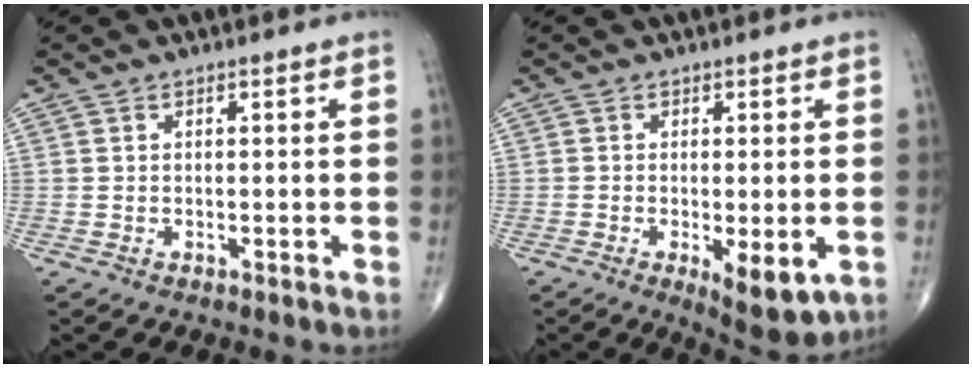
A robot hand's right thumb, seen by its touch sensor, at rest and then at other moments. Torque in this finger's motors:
{"motor_torque": [0.66, 1.00, 0.32, -0.45, 0.18]}